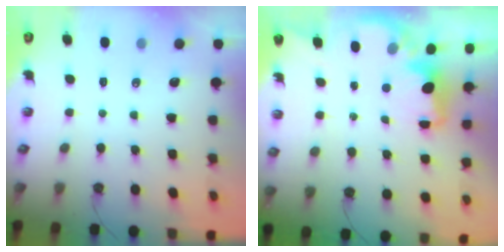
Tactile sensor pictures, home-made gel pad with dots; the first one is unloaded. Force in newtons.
{"total": 2.3, "press": 2.2, "slide": 0.9}